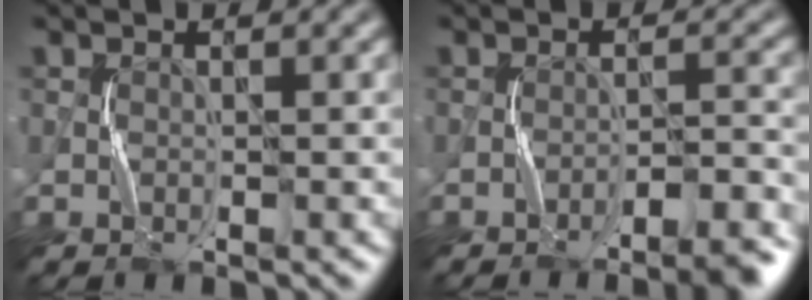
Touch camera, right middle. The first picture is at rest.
{"total": 4.7, "force": [-3.7, 0.6, 2.8], "torque": [-0.042, 0.015, -0.052]}